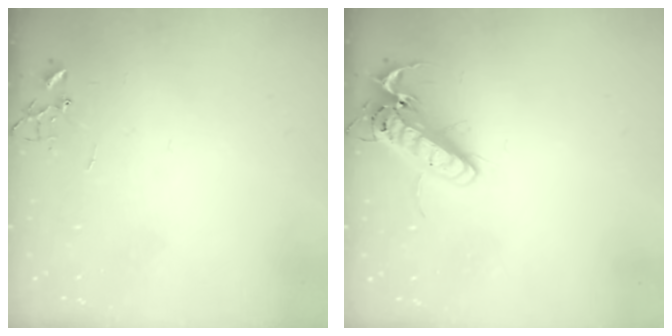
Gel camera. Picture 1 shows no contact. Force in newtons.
{"total": 16.4, "press": 16.2, "slide": 2.7}